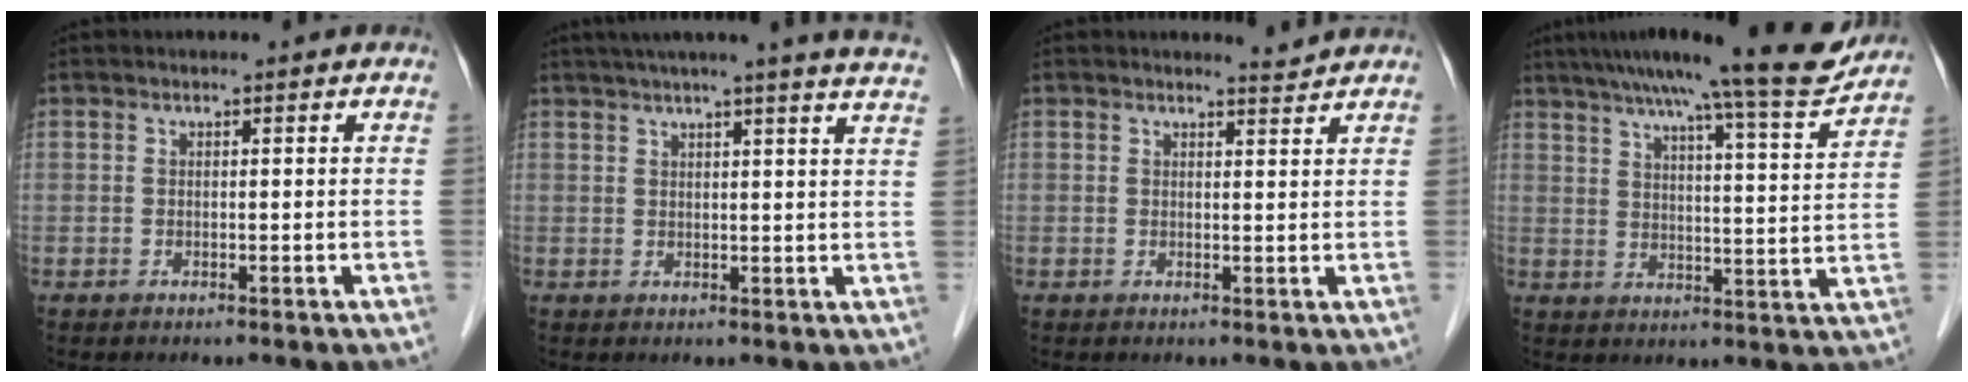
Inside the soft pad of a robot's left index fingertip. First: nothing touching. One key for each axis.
{"total": 17.5, "fx": 15.2, "fy": -1.0, "fz": 8.7, "tx": -0.133, "ty": -0.007, "tz": 0.181}
{"total": 1.6, "fx": 1.6, "fy": -0.4, "fz": -0.3, "tx": -0.011, "ty": -0.014, "tz": 0.021}
{"total": 17.3, "fx": 14.8, "fy": 0.2, "fz": 9.0, "tx": -0.130, "ty": -0.006, "tz": 0.198}